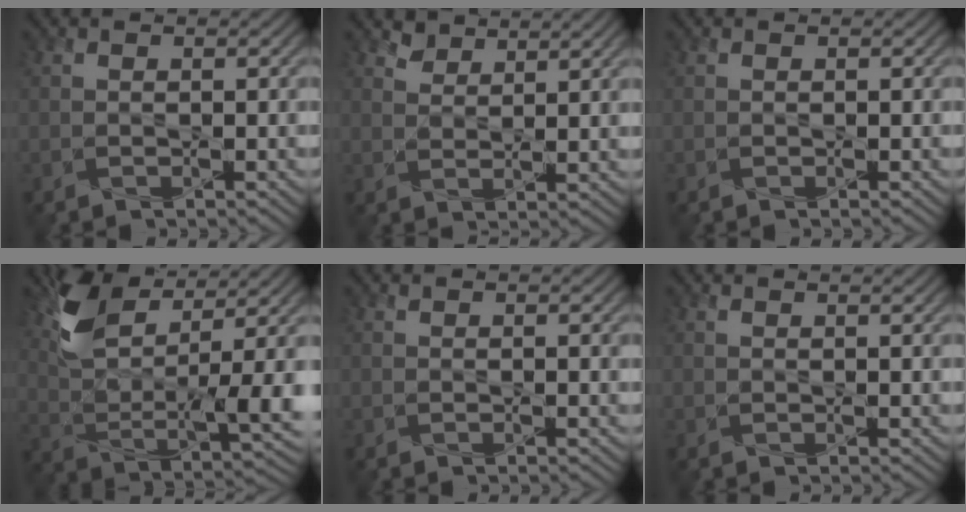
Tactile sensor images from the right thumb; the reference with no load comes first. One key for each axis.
{"total": 2.6, "fx": 2.3, "fy": 0.8, "fz": 0.9, "tx": -0.020, "ty": -0.004, "tz": 0.052}
{"total": 0.0}
{"total": 12.1, "fx": 6.0, "fy": 4.7, "fz": 9.3, "tx": -0.190, "ty": -0.003, "tz": 0.124}
{"total": 0.6, "fx": 0.5, "fy": 0.1, "fz": 0.2, "tx": -0.006, "ty": -0.001, "tz": 0.010}
{"total": 1.1, "fx": 1.0, "fy": 0.1, "fz": 0.5, "tx": -0.010, "ty": -0.002, "tz": 0.012}